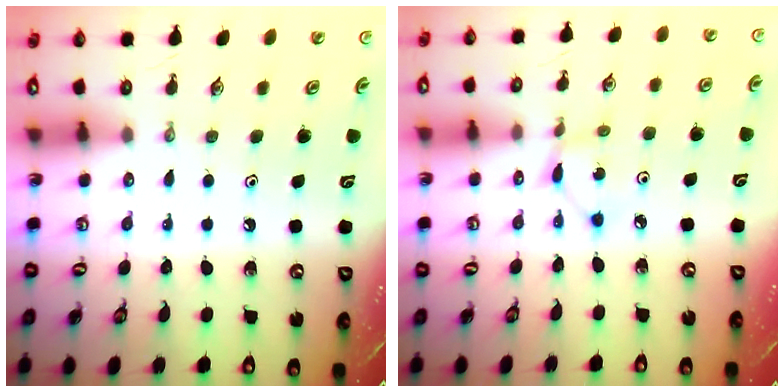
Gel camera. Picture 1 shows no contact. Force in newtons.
{"total": 2.4, "press": 2.4, "slide": 0.1}